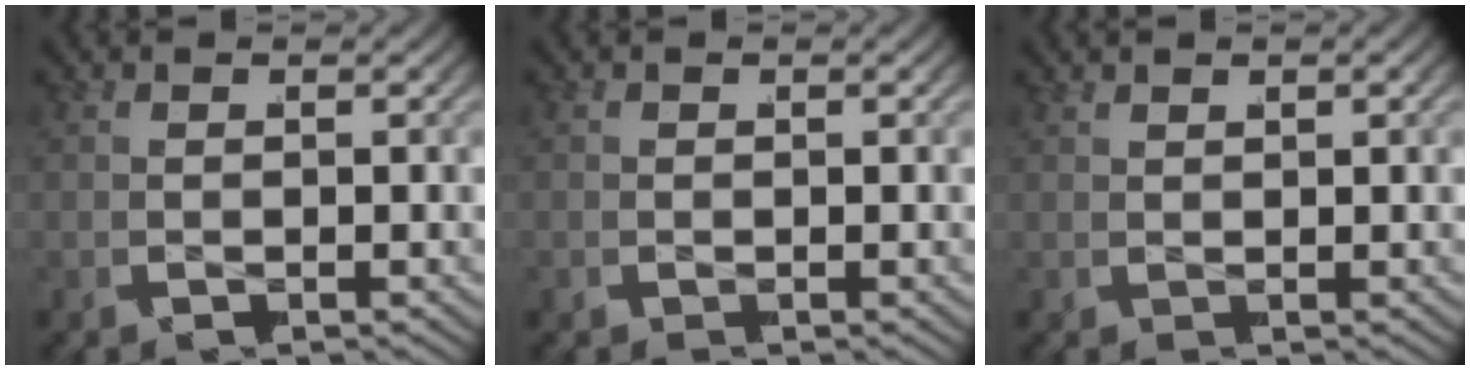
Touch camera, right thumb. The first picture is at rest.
{"total": 0.0}
{"total": 0.7, "force": [0.4, -0.6, -0.1], "torque": [0.009, 0.006, 0.009]}